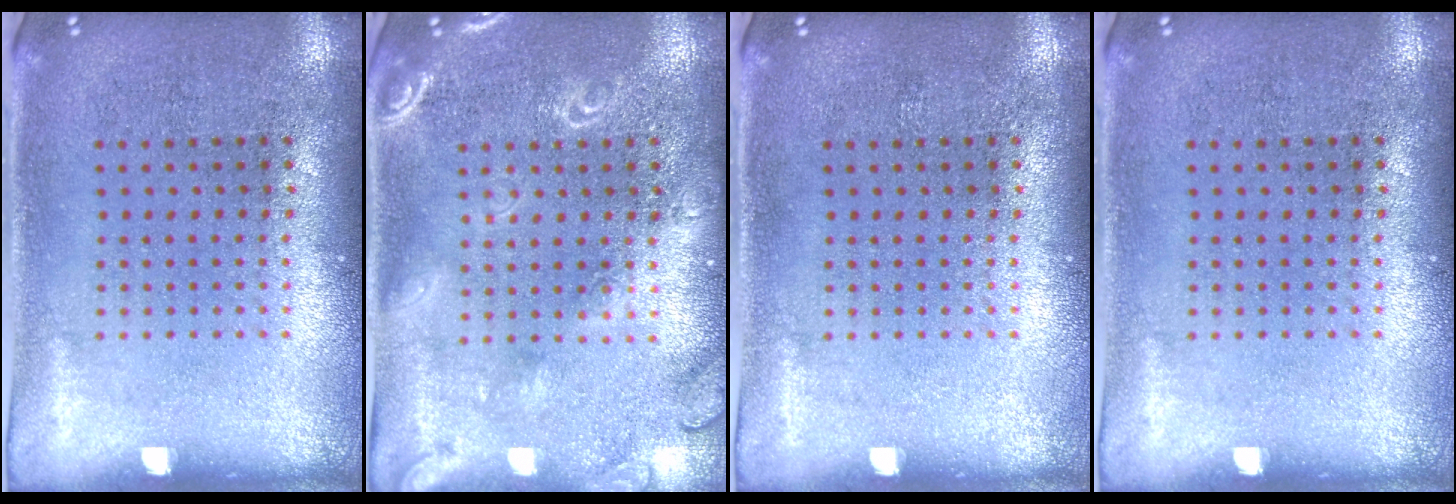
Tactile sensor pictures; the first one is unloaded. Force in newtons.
{"total": 1.8, "press": 1.8, "slide": 0.5}
{"total": 0.0}
{"total": 0.0}